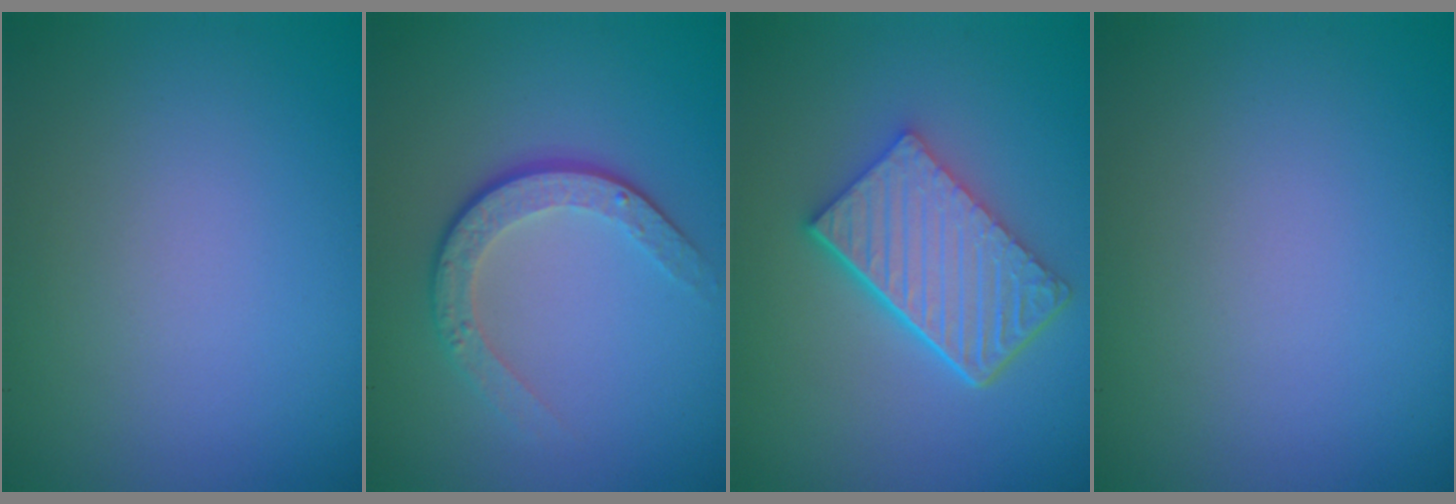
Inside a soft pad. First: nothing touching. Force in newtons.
{"total": 3.7, "press": 2.6, "slide": 2.6}
{"total": 6.0, "press": 4.3, "slide": 4.2}
{"total": 0.0}